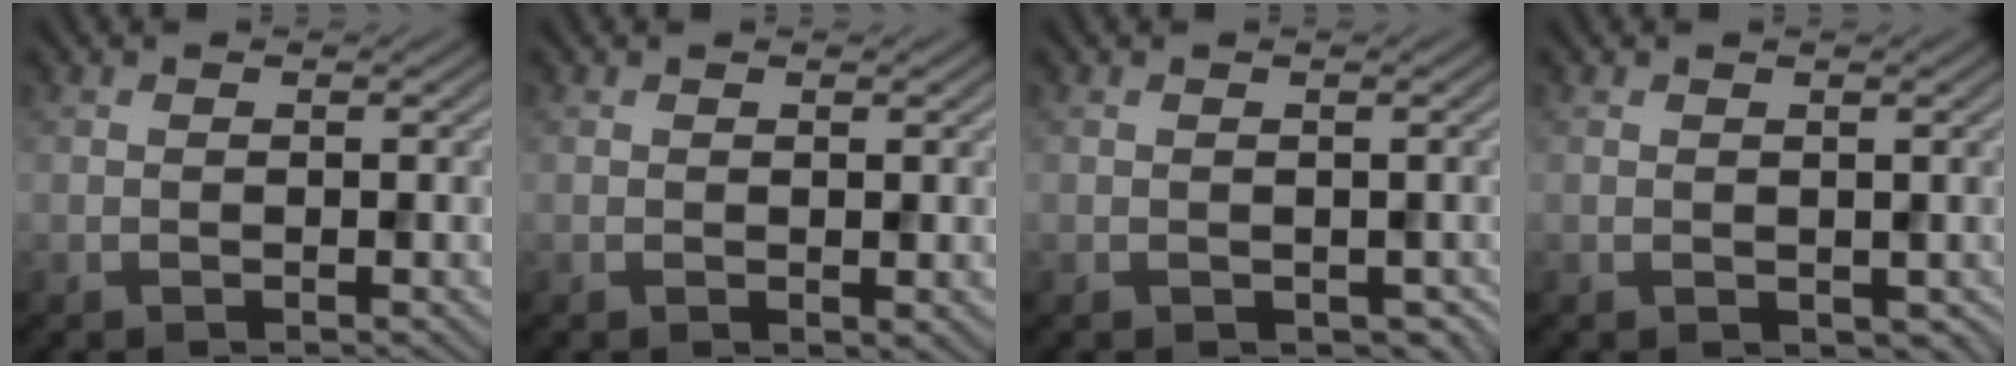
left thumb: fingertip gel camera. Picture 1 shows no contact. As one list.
[{"total": 0.8, "force": [0.1, 0.4, 0.7], "torque": [-0.007, -0.003, 0.003]}, {"total": 1.1, "force": [-0.3, 0.9, 0.6], "torque": [-0.016, -0.009, -0.002]}, {"total": 1.0, "force": [0.3, 0.8, 0.5], "torque": [-0.012, -0.007, 0.010]}]